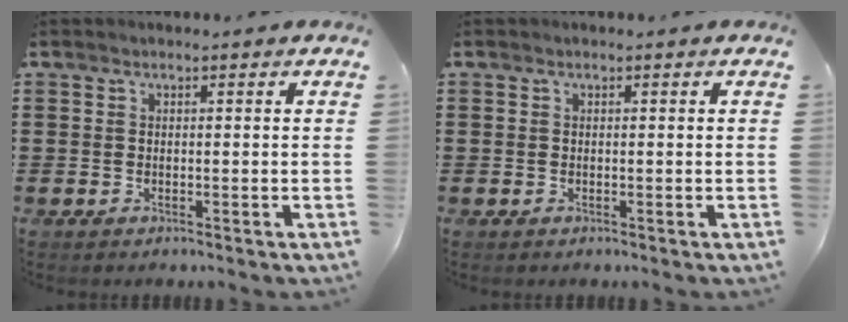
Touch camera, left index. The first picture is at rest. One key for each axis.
{"total": 0.0}